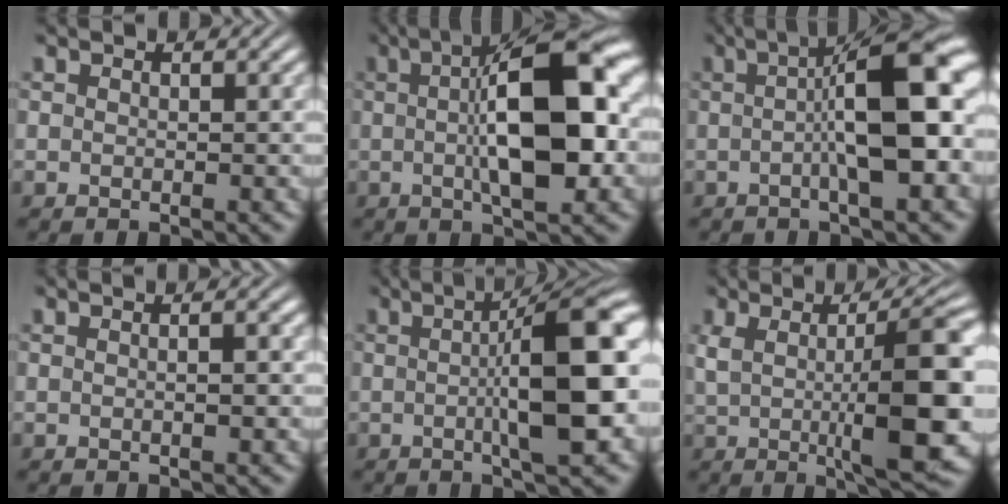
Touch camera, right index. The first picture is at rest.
{"total": 12.5, "force": [1.4, 3.9, 11.8], "torque": [-0.171, 0.008, 0.019]}
{"total": 10.1, "force": [1.1, 2.5, 9.7], "torque": [-0.133, 0.013, 0.010]}
{"total": 1.0, "force": [-0.1, 0.0, 1.0], "torque": [-0.009, 0.007, -0.006]}
{"total": 9.8, "force": [0.2, 2.1, 9.6], "torque": [-0.123, 0.009, -0.003]}
{"total": 10.1, "force": [0.2, 2.9, 9.6], "torque": [-0.139, 0.004, 0.007]}